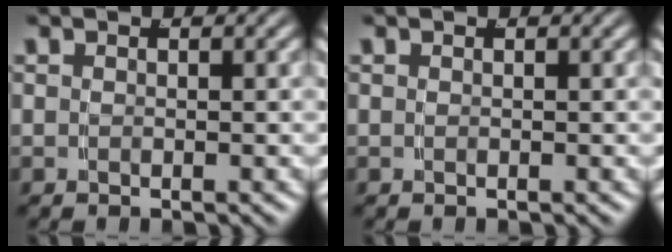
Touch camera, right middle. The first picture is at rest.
{"total": 0.0}